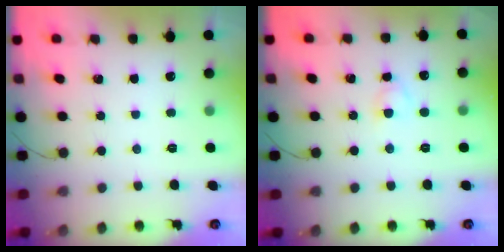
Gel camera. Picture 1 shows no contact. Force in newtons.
{"total": 2.9, "press": 2.7, "slide": 1.1}